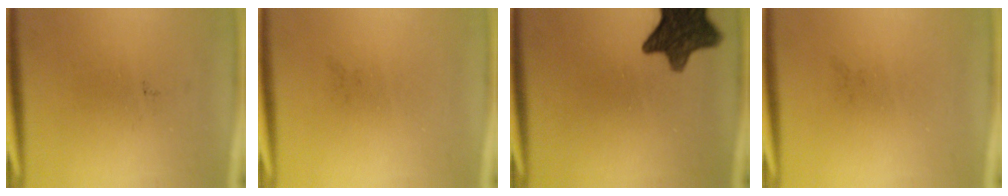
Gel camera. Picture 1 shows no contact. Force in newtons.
{"total": 0.0}
{"total": 11.4}
{"total": 0.0}